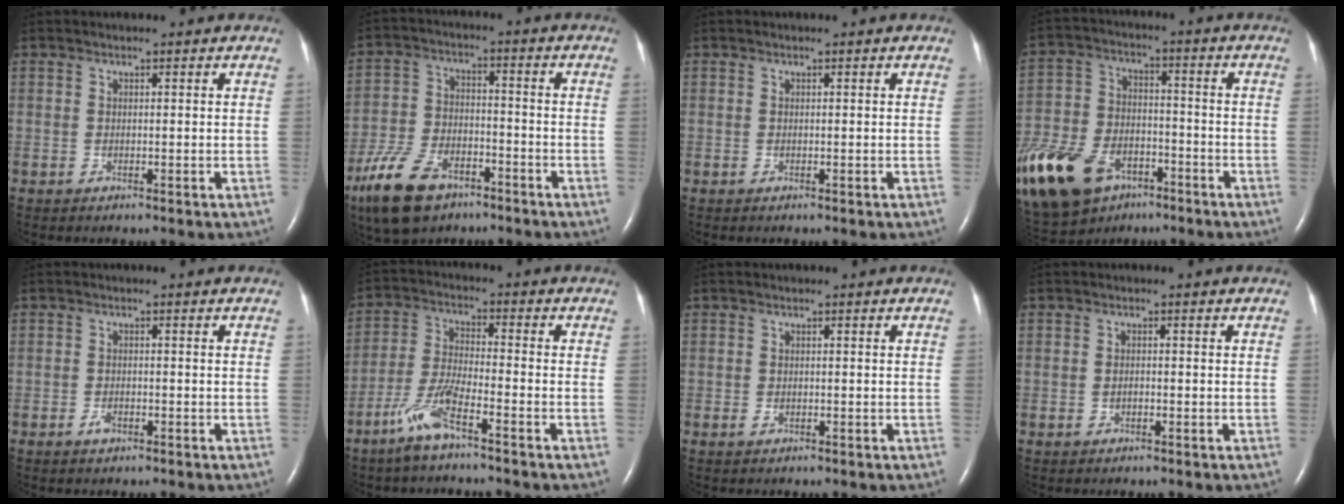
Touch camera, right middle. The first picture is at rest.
{"total": 11.6, "force": [-7.5, 5.5, 6.9], "torque": [-0.154, -0.012, -0.138]}
{"total": 0.0}
{"total": 29.4, "force": [-16.6, 17.8, 16.5], "torque": [-0.468, -0.039, -0.287]}
{"total": 1.4, "force": [-0.9, 0.6, 0.9], "torque": [-0.021, 0.000, -0.014]}
{"total": 7.1, "force": [-4.8, 0.6, 5.2], "torque": [-0.119, -0.008, -0.099]}
{"total": 0.8, "force": [-0.4, 0.5, 0.4], "torque": [-0.012, 0.000, -0.004]}
{"total": 0.8, "force": [-0.3, 0.4, 0.6], "torque": [-0.015, 0.001, -0.005]}